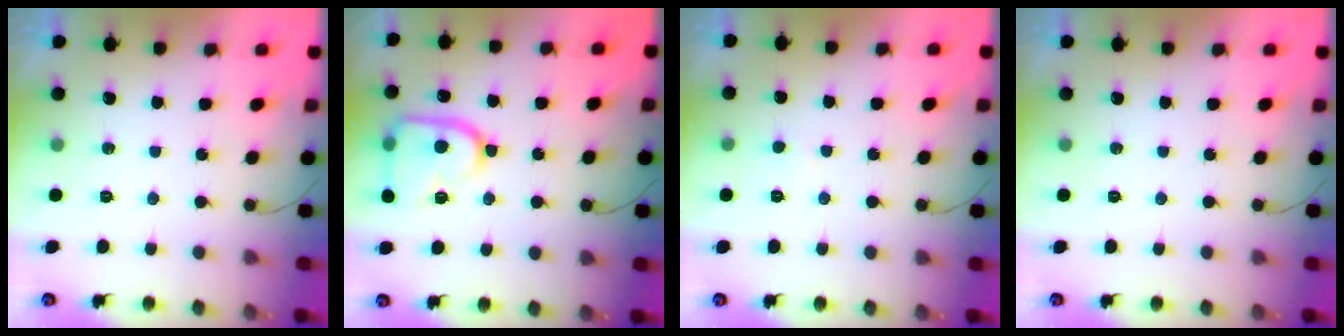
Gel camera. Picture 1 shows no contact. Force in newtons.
{"total": 15.8, "press": 15.7, "slide": 1.3}
{"total": 2.2, "press": 2.2, "slide": 0.3}
{"total": 0.0}